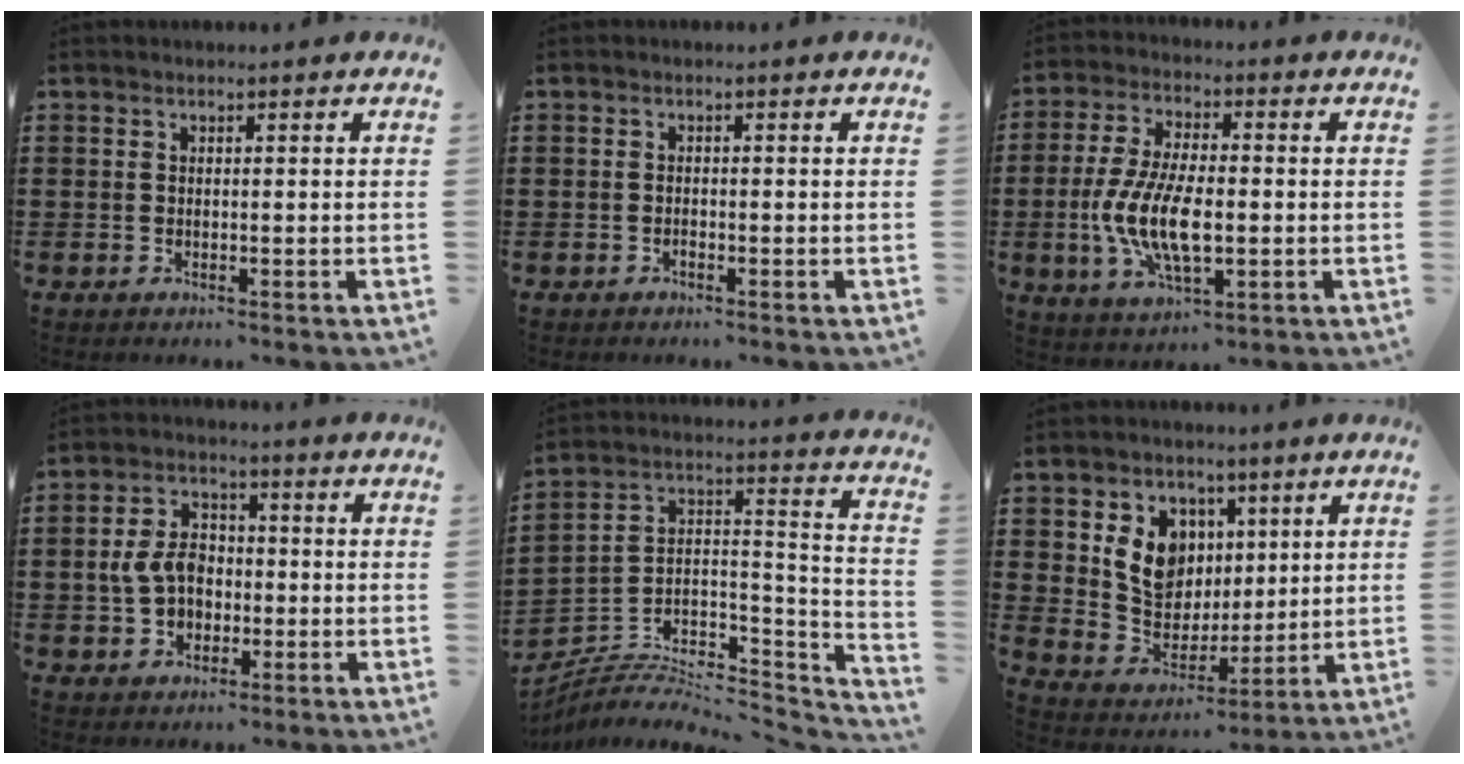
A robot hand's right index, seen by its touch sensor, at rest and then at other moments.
{"total": 0.5, "force": [-0.5, 0.1, 0.2], "torque": [-0.005, -0.001, -0.010]}
{"total": 10.9, "force": [-1.9, 4.7, 9.7], "torque": [-0.218, -0.012, -0.038]}
{"total": 6.6, "force": [-0.8, 4.9, 4.4], "torque": [-0.112, 0.004, -0.019]}
{"total": 5.6, "force": [-4.5, 2.7, 2.0], "torque": [-0.043, -0.004, -0.089]}
{"total": 9.1, "force": [3.0, 7.7, 3.6], "torque": [-0.090, 0.008, 0.060]}